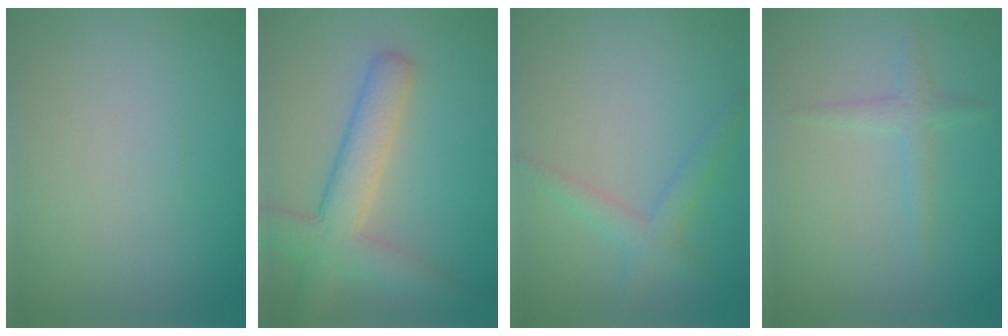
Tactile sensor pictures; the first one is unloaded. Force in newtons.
{"total": 5.6, "press": 5.6, "slide": 0.2}
{"total": 2.3, "press": 2.3, "slide": 0.1}
{"total": 1.6, "press": 1.6, "slide": 0.1}